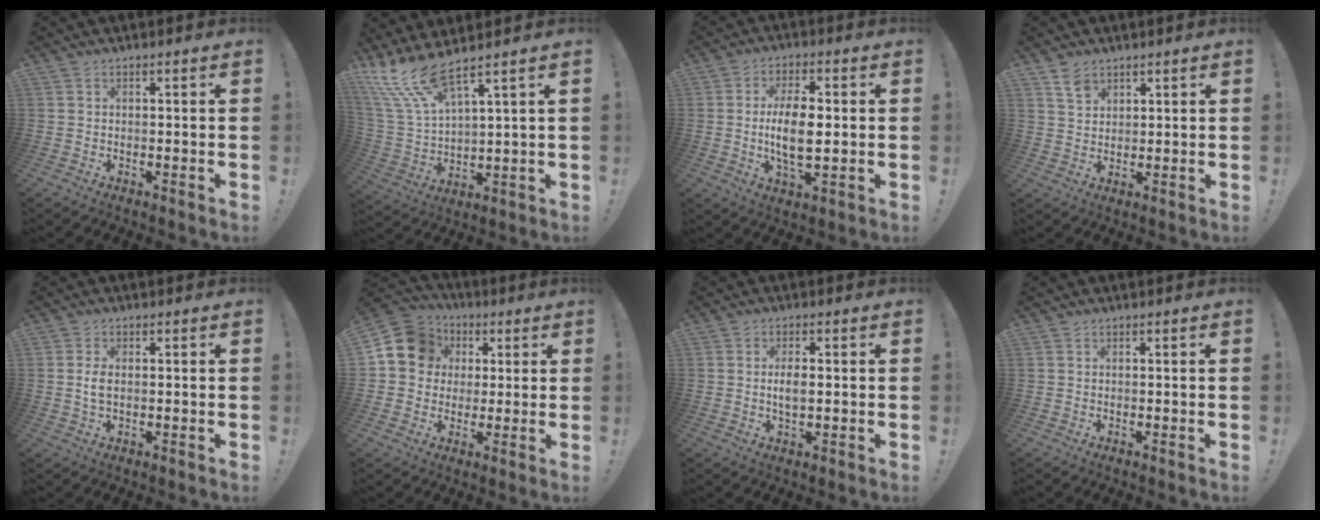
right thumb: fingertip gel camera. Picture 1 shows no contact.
{"total": 11.3, "force": [8.8, 2.3, 6.7], "torque": [-0.143, -0.059, 0.156]}
{"total": 11.4, "force": [0.0, 5.0, 10.2], "torque": [-0.189, -0.008, -0.008]}
{"total": 4.7, "force": [3.3, 2.7, 1.9], "torque": [-0.028, -0.016, 0.061]}
{"total": 3.1, "force": [-0.1, 1.6, 2.7], "torque": [-0.049, -0.001, -0.005]}
{"total": 12.3, "force": [3.2, 10.8, 4.9], "torque": [-0.071, -0.006, 0.064]}
{"total": 3.7, "force": [-0.2, 1.4, 3.4], "torque": [-0.055, -0.003, -0.009]}
{"total": 0.0}